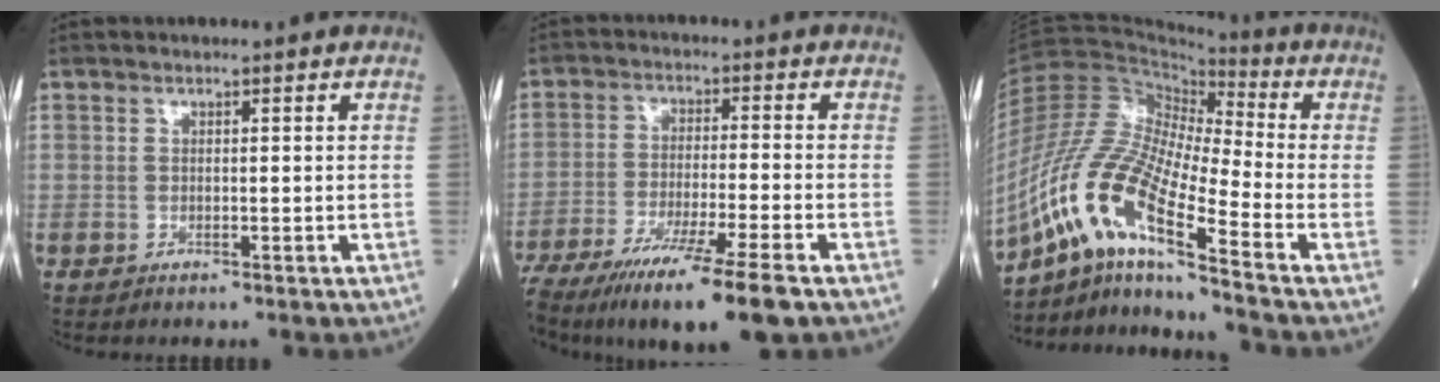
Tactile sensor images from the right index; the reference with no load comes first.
{"total": 17.3, "force": [-12.1, 0.4, 12.3], "torque": [-0.194, -0.049, -0.202]}
{"total": 16.1, "force": [-9.5, 1.6, 12.9], "torque": [-0.281, -0.012, -0.177]}